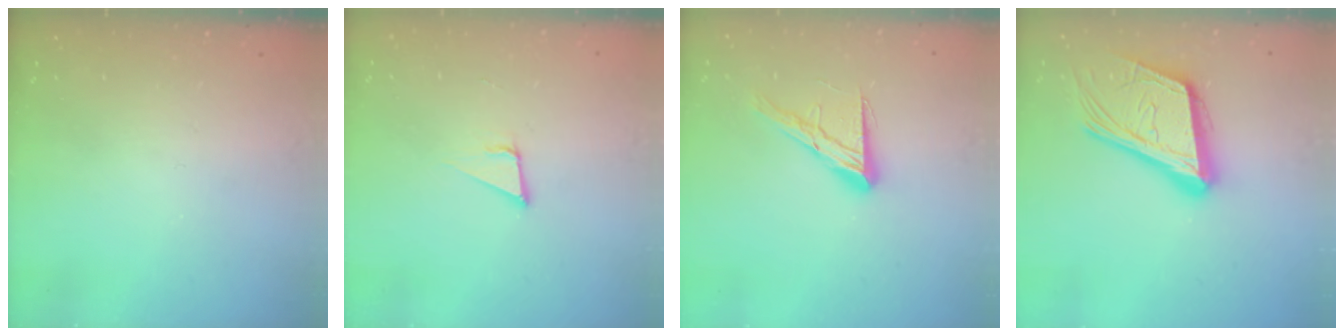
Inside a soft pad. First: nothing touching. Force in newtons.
{"total": 4.0, "press": 3.4, "slide": 2.0}
{"total": 12.3, "press": 12.2, "slide": 1.1}
{"total": 21.2, "press": 20.8, "slide": 4.3}